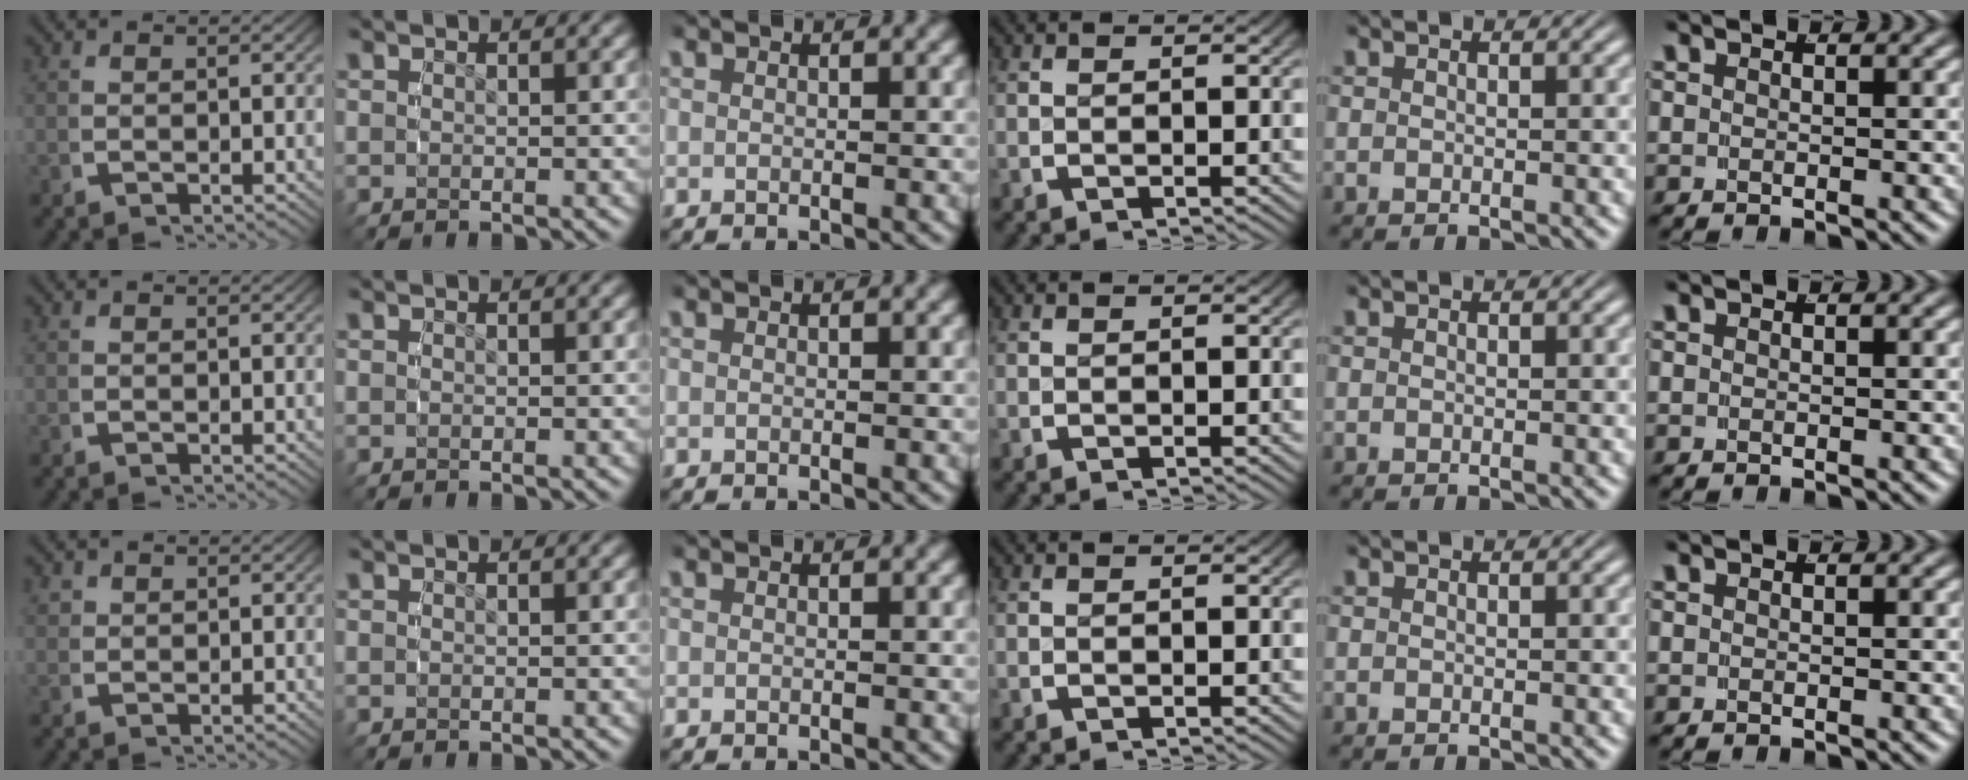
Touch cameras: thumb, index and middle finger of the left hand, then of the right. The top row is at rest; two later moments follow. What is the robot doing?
{"motion": "grasp_and_lifting", "object": "camera"}